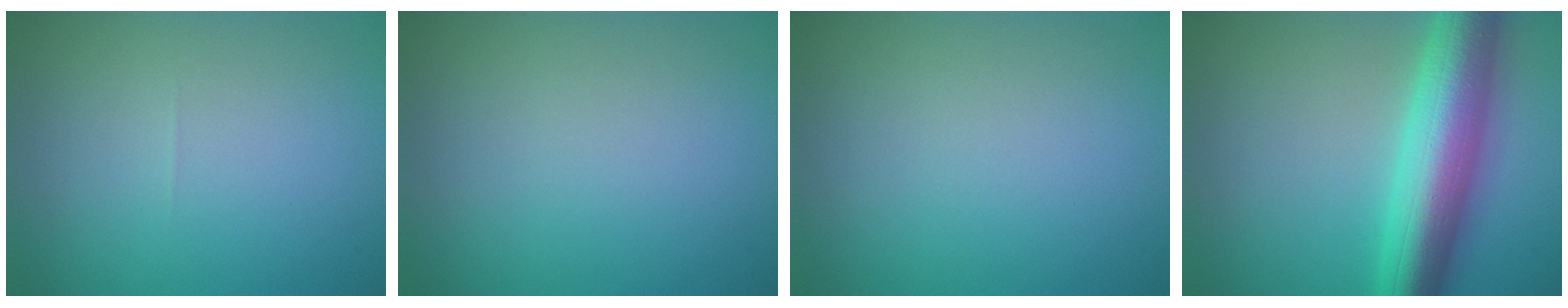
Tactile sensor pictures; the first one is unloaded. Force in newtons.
{"total": 0.0}
{"total": 0.0}
{"total": 9.6, "press": 9.6, "slide": 0.1}